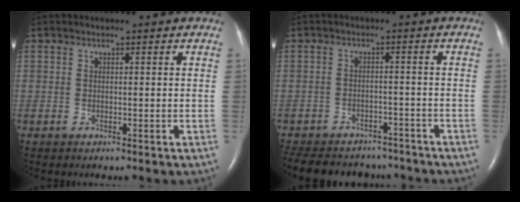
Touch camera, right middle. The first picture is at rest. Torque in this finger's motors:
{"motor_torque": [1.06, -1.08, 0.17, 0.04]}